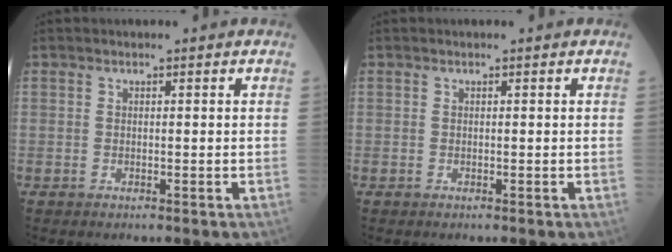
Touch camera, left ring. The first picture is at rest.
{"total": 0.0}